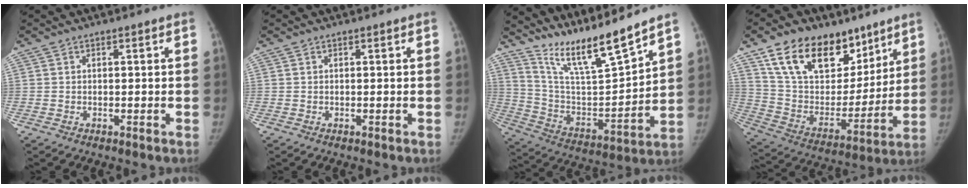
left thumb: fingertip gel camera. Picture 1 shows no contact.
{"total": 0.0}
{"total": 15.5, "force": [13.4, 0.8, 7.6], "torque": [-0.120, -0.085, 0.259]}
{"total": 23.0, "force": [14.4, 13.8, 11.5], "torque": [-0.151, -0.045, 0.256]}